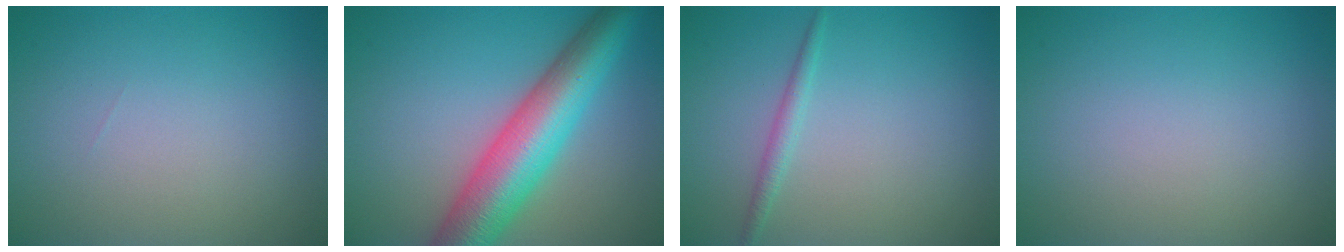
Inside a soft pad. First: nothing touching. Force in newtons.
{"total": 9.3, "press": 9.3, "slide": 0.1}
{"total": 1.3, "press": 1.3, "slide": 0.0}
{"total": 0.0}